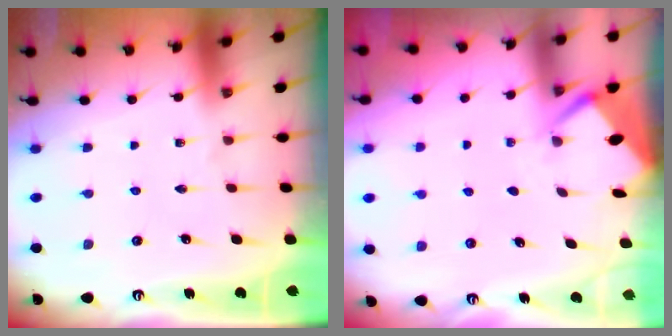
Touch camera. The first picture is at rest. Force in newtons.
{"total": 2.6, "press": 2.6, "slide": 0.4}